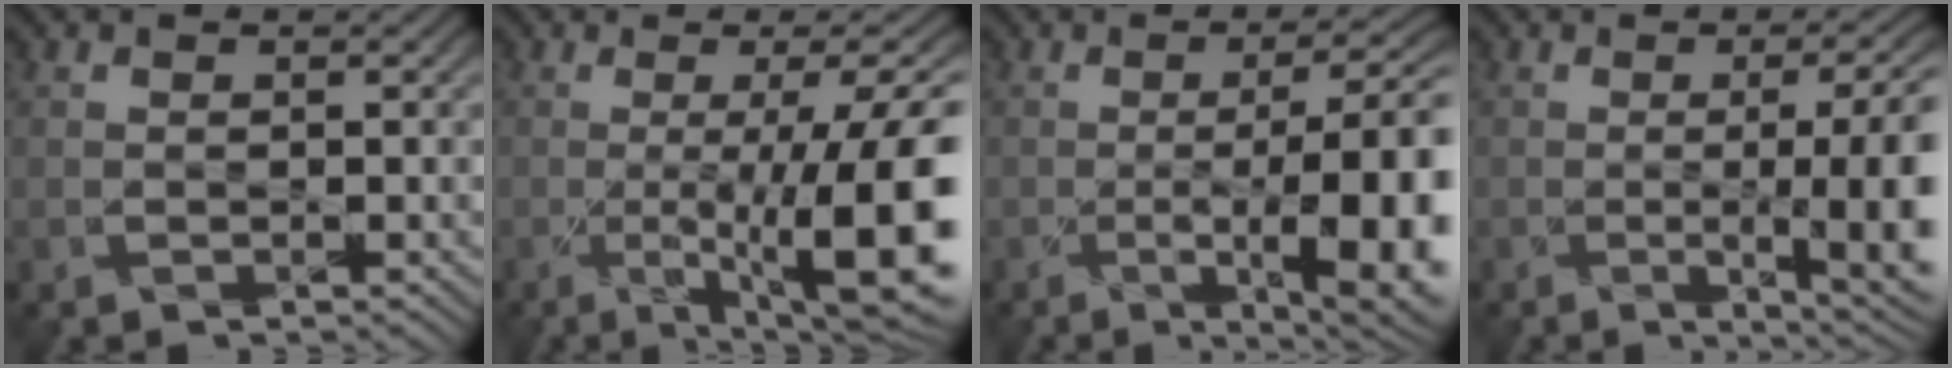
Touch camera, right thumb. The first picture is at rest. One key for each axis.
{"total": 14.1, "fx": -3.2, "fy": 3.2, "fz": 13.3, "tx": -0.178, "ty": 0.003, "tz": -0.042}
{"total": 14.3, "fx": -3.9, "fy": 4.3, "fz": 13.1, "tx": -0.151, "ty": 0.002, "tz": -0.058}
{"total": 13.9, "fx": -2.4, "fy": 4.6, "fz": 12.8, "tx": -0.133, "ty": 0.009, "tz": -0.037}